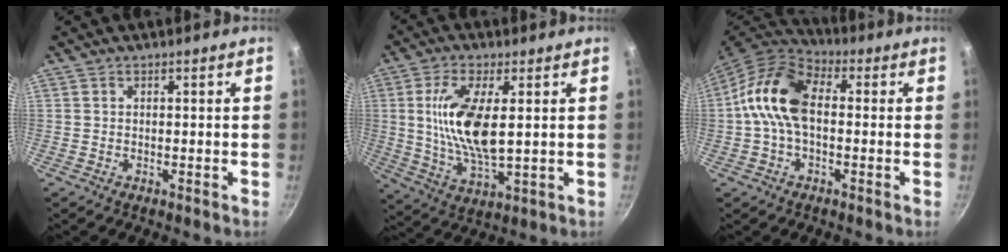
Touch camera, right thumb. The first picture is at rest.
{"total": 13.5, "force": [2.2, 5.3, 12.2], "torque": [-0.235, -0.010, 0.044]}
{"total": 13.0, "force": [0.1, 8.2, 10.1], "torque": [-0.173, 0.036, -0.020]}